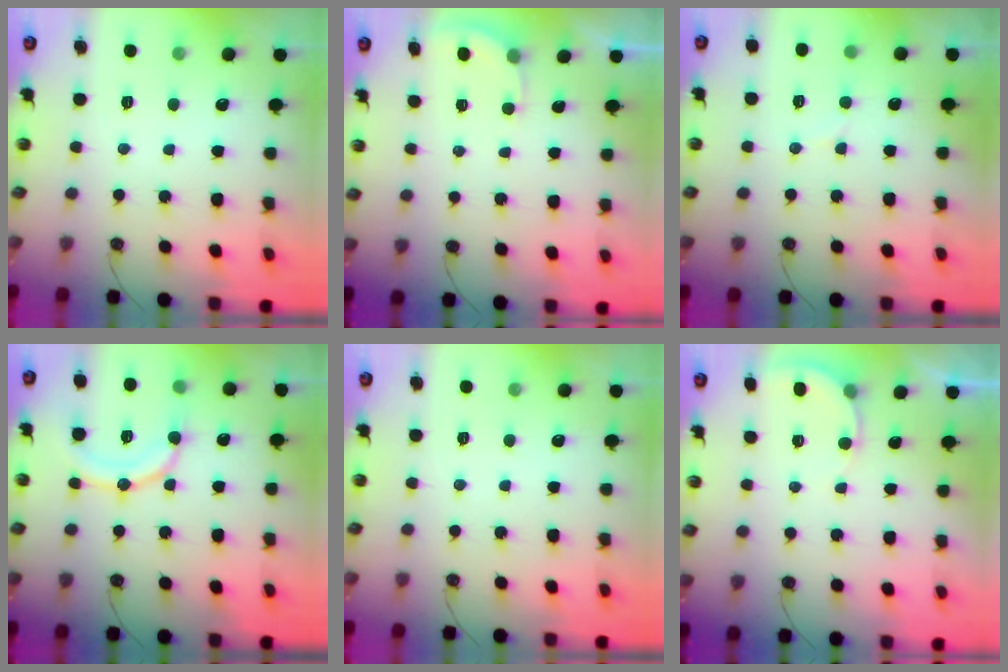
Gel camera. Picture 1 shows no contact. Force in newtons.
{"total": 2.1, "press": 2.1, "slide": 0.1}
{"total": 6.3, "press": 6.2, "slide": 1.4}
{"total": 15.7, "press": 15.4, "slide": 2.8}
{"total": 0.0}
{"total": 4.3, "press": 4.3, "slide": 0.3}